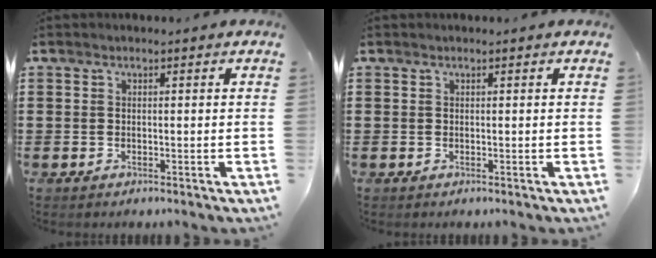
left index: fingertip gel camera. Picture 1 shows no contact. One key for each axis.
{"total": 0.0}